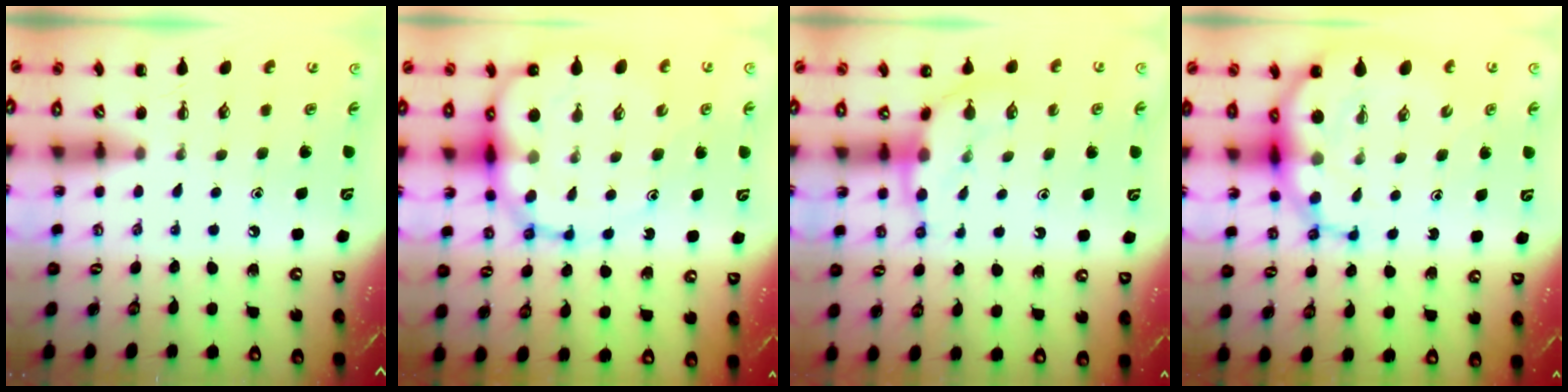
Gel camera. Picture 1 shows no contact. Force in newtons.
{"total": 14.1, "press": 13.6, "slide": 3.5}
{"total": 7.5, "press": 7.5, "slide": 1.0}
{"total": 10.6, "press": 10.2, "slide": 2.7}